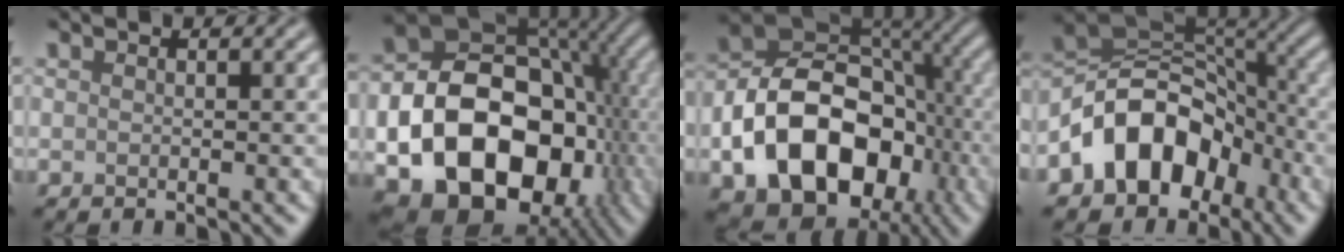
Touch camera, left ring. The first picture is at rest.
{"total": 19.5, "force": [-5.2, 14.3, 12.1], "torque": [-0.186, -0.033, -0.090]}
{"total": 14.1, "force": [-4.6, 9.9, 8.9], "torque": [-0.149, -0.009, -0.080]}
{"total": 9.5, "force": [-4.5, 6.7, 5.1], "torque": [-0.064, 0.015, -0.093]}